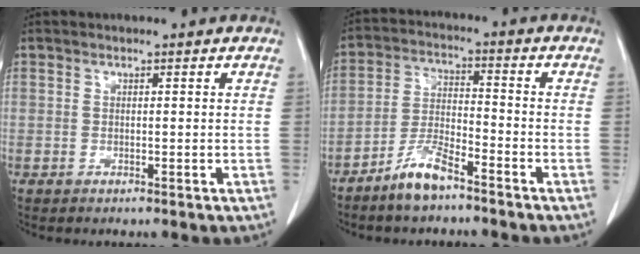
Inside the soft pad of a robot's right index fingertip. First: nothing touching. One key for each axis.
{"total": 6.7, "fx": -5.1, "fy": 1.4, "fz": 4.1, "tx": -0.084, "ty": -0.006, "tz": -0.101}